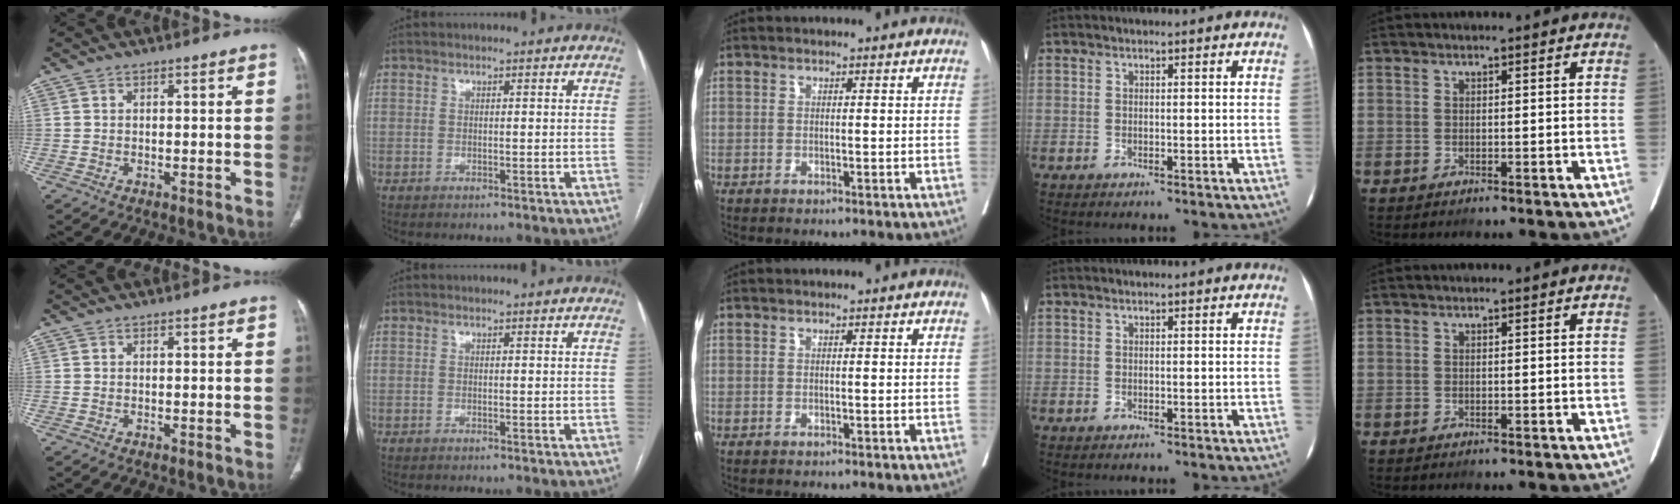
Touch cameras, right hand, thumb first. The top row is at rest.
{}